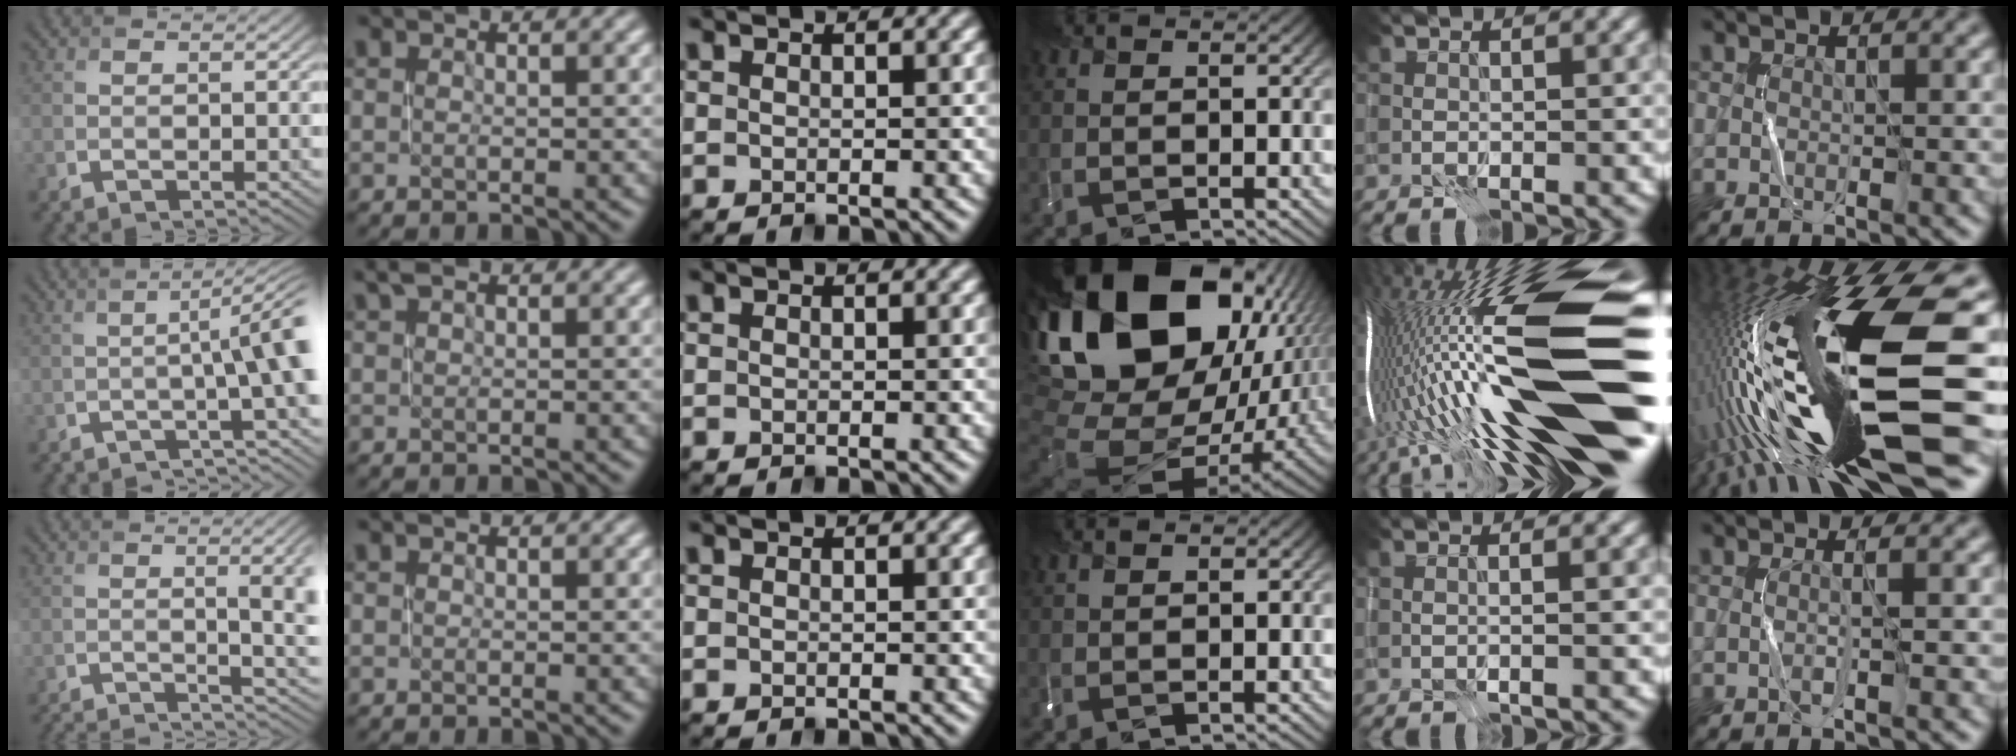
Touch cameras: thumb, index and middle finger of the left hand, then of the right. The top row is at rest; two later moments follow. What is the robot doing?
{"motion": "open", "object": "stapler"}